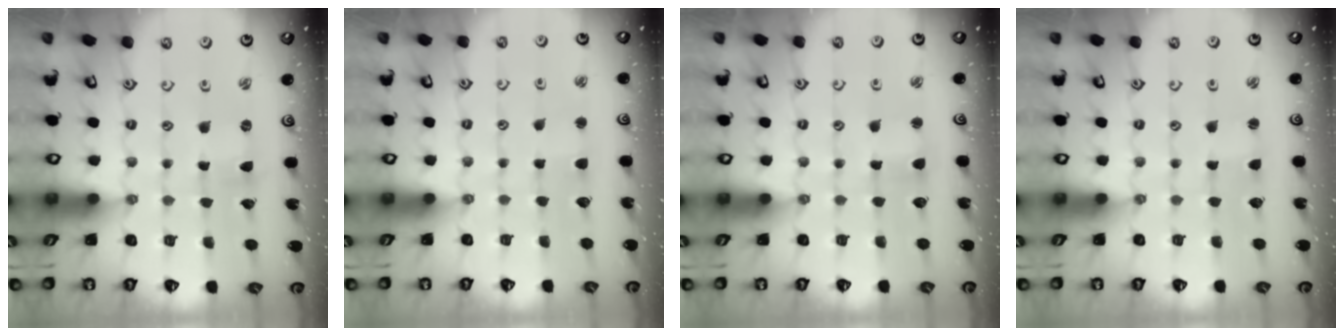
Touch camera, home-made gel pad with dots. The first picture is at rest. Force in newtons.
{"total": 2.5, "press": 2.5, "slide": 0.3}
{"total": 1.7, "press": 1.7, "slide": 0.2}
{"total": 0.0}